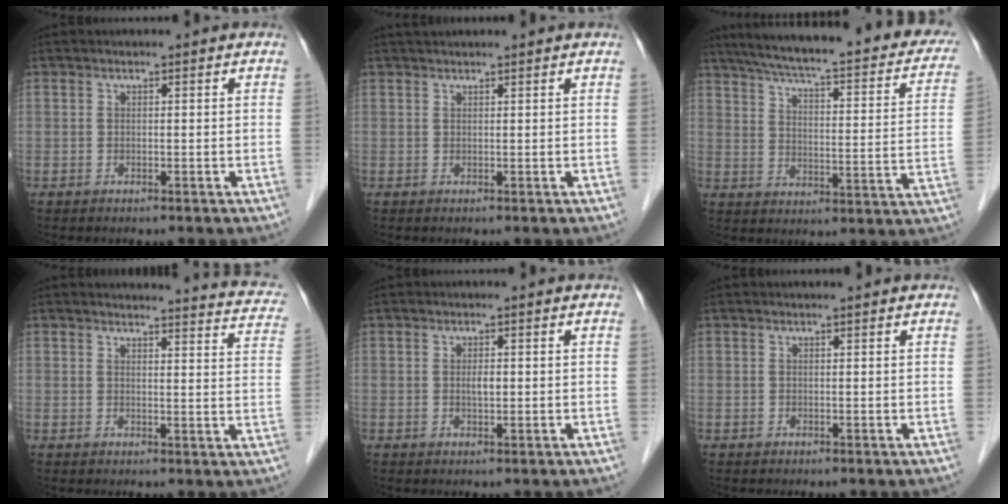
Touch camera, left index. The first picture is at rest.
{"total": 2.8, "force": [2.6, 0.0, 0.9], "torque": [-0.010, 0.029, 0.041]}
{"total": 28.6, "force": [23.0, 5.1, 16.2], "torque": [-0.239, -0.011, 0.280]}
{"total": 12.2, "force": [11.8, 1.5, 2.8], "torque": [-0.007, -0.056, 0.096]}
{"total": 1.4, "force": [0.1, 0.5, 1.3], "torque": [-0.023, -0.001, 0.002]}
{"total": 0.5, "force": [0.5, 0.0, 0.2], "torque": [-0.004, 0.003, 0.007]}